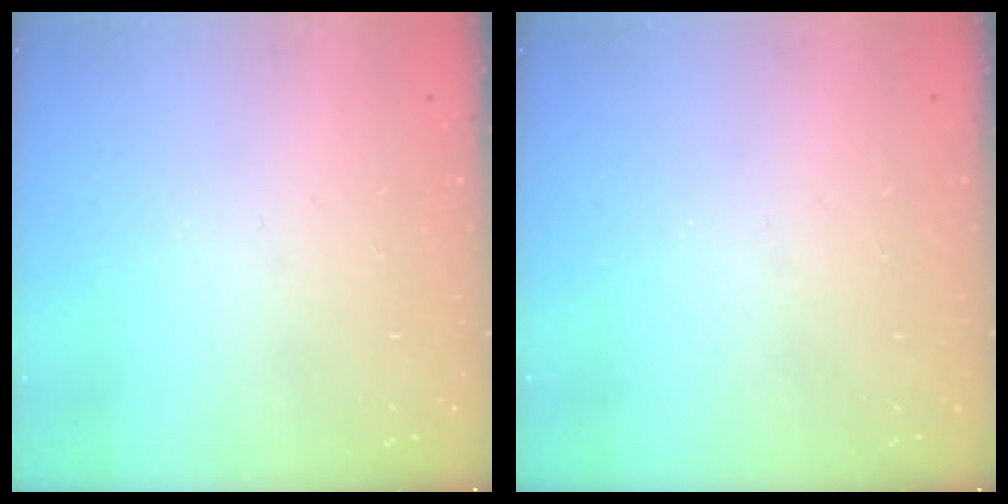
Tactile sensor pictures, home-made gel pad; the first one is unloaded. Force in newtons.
{"total": 0.0}